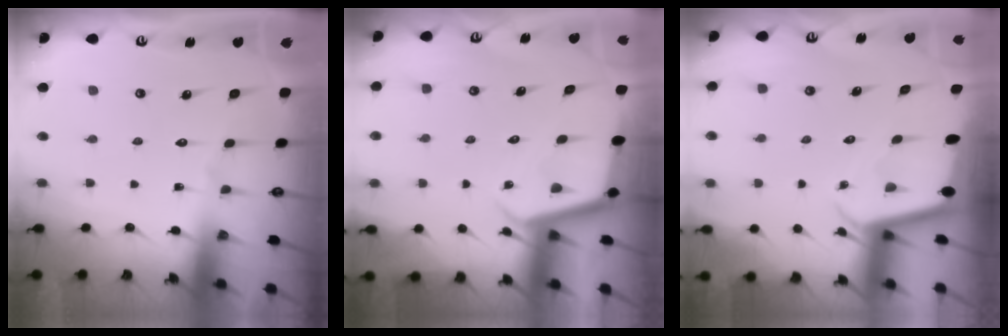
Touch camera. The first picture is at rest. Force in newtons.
{"total": 3.2, "press": 3.2, "slide": 0.2}
{"total": 2.2, "press": 2.2, "slide": 0.1}